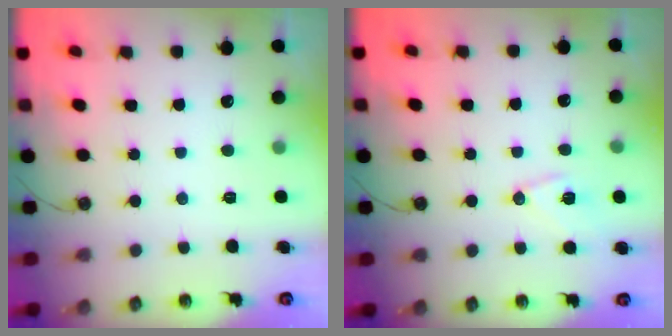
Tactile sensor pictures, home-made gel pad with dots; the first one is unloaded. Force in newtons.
{"total": 9.5, "press": 9.2, "slide": 2.5}